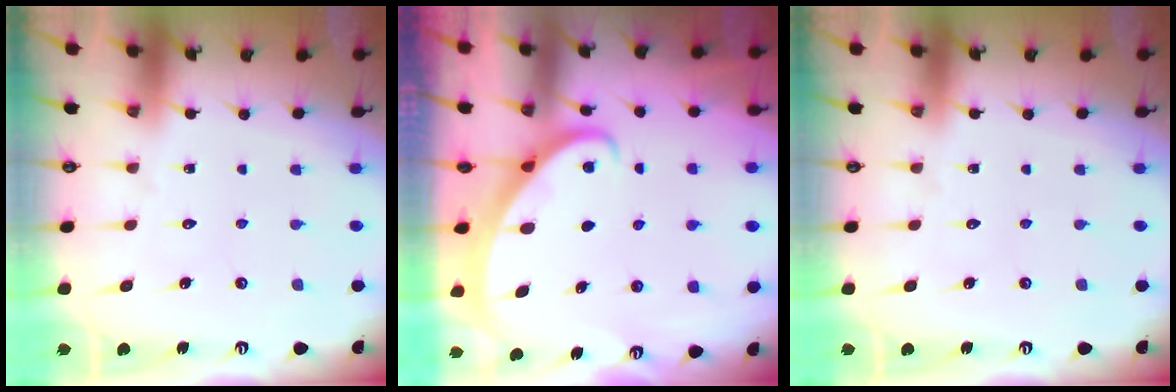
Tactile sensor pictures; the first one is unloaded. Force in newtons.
{"total": 2.1, "press": 2.1, "slide": 0.2}
{"total": 0.0}